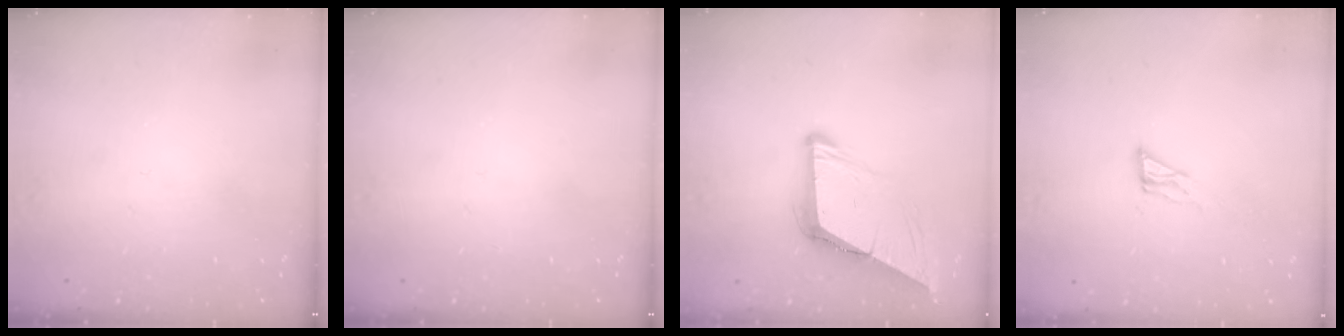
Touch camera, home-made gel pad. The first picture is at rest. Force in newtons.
{"total": 0.0}
{"total": 9.1, "press": 9.0, "slide": 1.3}
{"total": 6.7, "press": 6.6, "slide": 0.4}